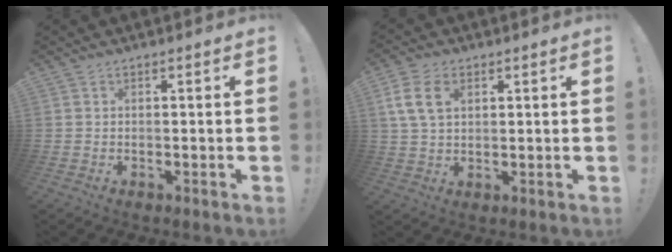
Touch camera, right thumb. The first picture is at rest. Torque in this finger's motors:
{"motor_torque": [0.06, 0.19, -0.25, 0.00, 0.12]}